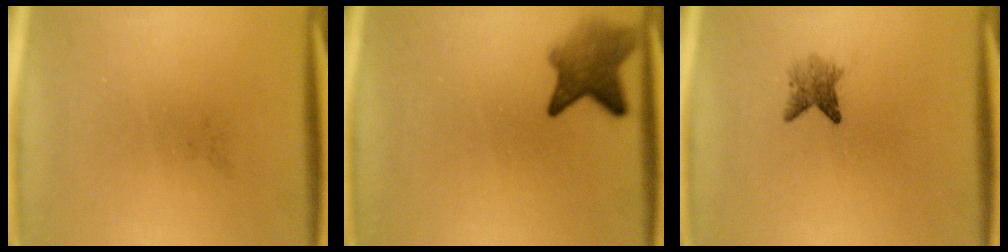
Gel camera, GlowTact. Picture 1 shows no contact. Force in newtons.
{"total": 5.0}
{"total": 2.5}